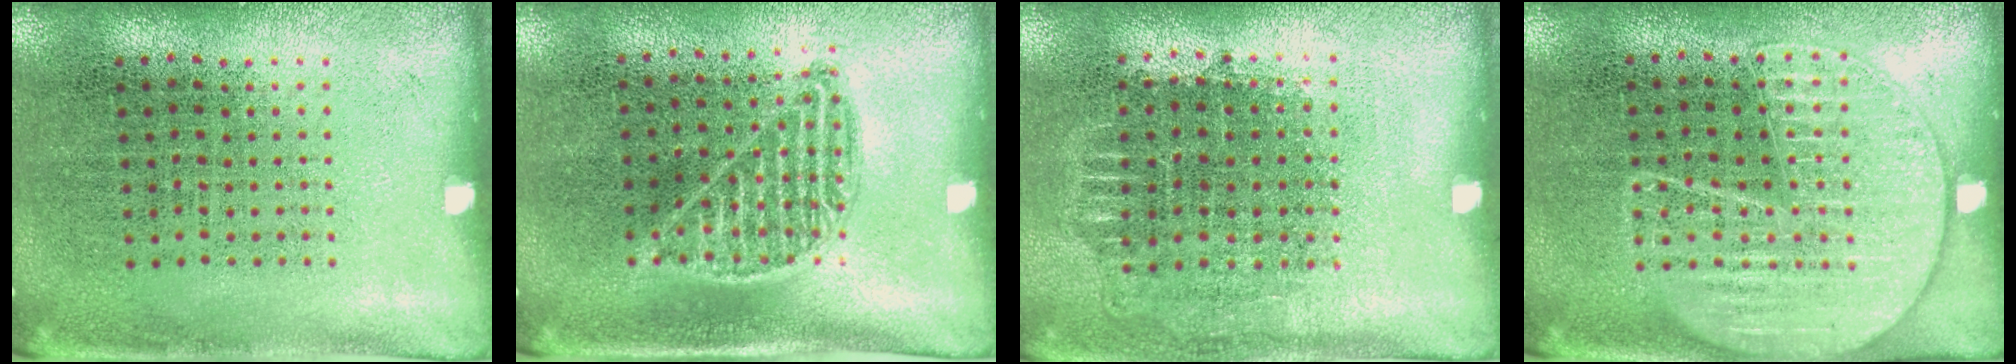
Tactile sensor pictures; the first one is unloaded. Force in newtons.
{"total": 0.9, "press": 0.9, "slide": 0.4}
{"total": 0.7, "press": 0.7, "slide": 0.2}
{"total": 1.7, "press": 1.6, "slide": 0.2}